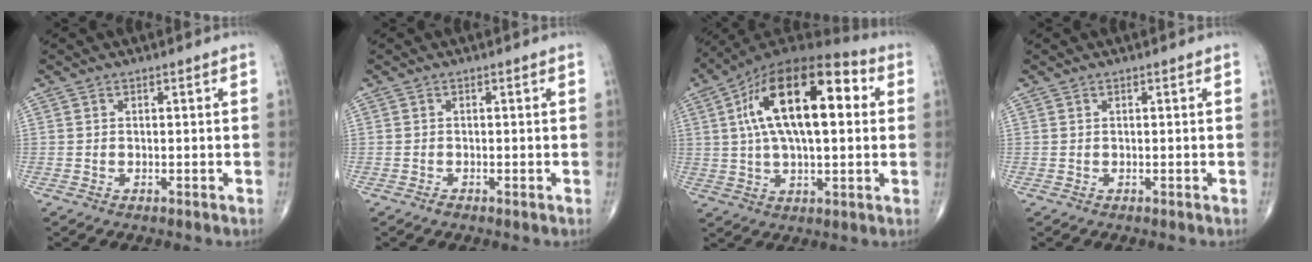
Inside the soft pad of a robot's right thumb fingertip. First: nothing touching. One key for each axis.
{"total": 0.6, "fx": -0.4, "fy": 0.2, "fz": 0.3, "tx": -0.004, "ty": 0.000, "tz": -0.010}
{"total": 22.3, "fx": 4.9, "fy": 10.1, "fz": 19.3, "tx": -0.325, "ty": 0.021, "tz": 0.070}
{"total": 0.0}